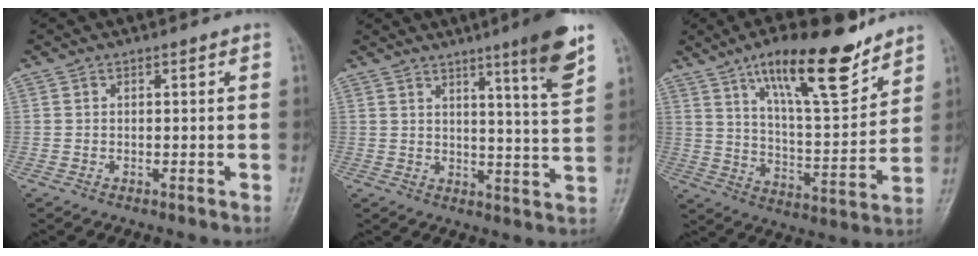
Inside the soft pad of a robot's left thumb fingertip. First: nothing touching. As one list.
[{"total": 10.6, "force": [6.4, 0.2, 8.4], "torque": [-0.113, -0.040, 0.089]}, {"total": 18.5, "force": [12.4, 5.4, 12.7], "torque": [-0.174, -0.067, 0.209]}]